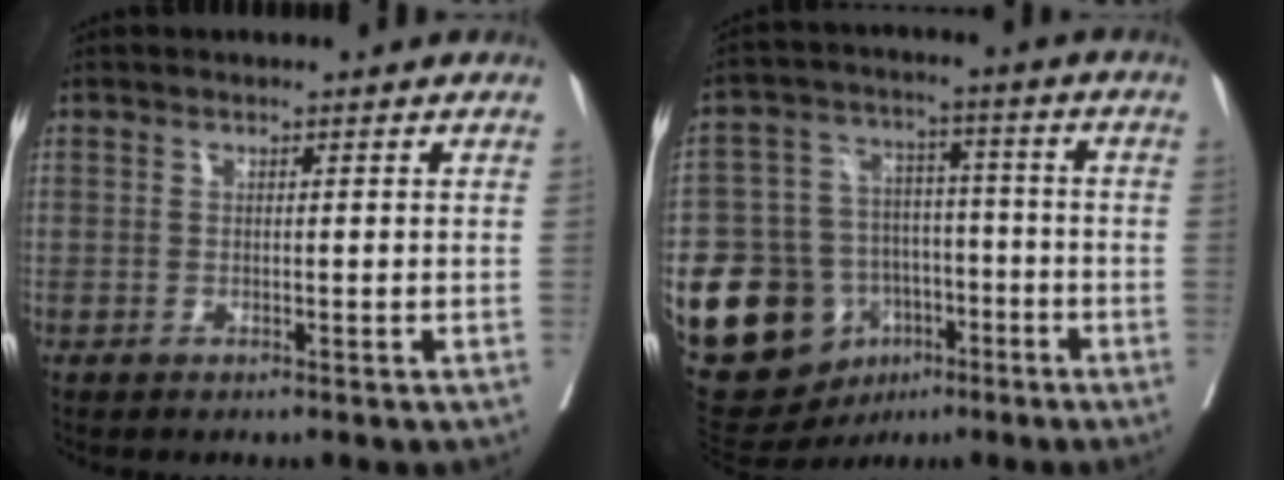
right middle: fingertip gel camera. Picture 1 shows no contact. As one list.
[{"total": 17.9, "force": [-7.7, 13.5, 8.8], "torque": [-0.169, 0.046, -0.117]}]